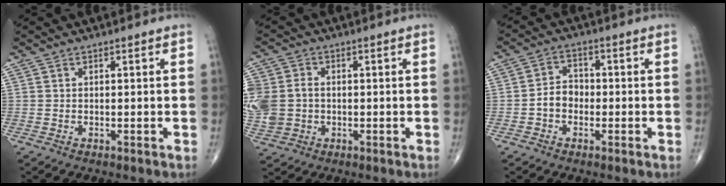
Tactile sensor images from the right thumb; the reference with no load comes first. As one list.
[{"total": 14.2, "force": [-0.5, 11.9, 7.8], "torque": [-0.220, 0.015, 0.001]}, {"total": 4.6, "force": [-1.3, 3.6, 2.6], "torque": [-0.027, 0.022, -0.032]}]